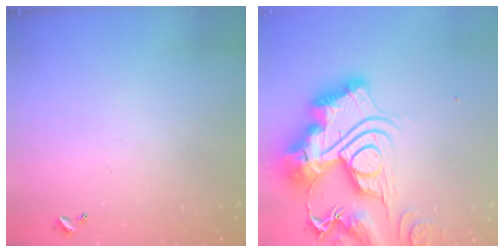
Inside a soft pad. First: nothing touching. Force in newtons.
{"total": 0.6, "press": 0.6, "slide": 0.0}